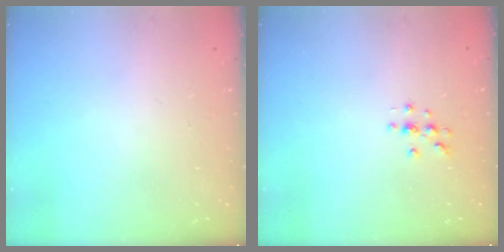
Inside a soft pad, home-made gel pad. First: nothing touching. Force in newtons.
{"total": 3.3, "press": 3.3, "slide": 0.4}